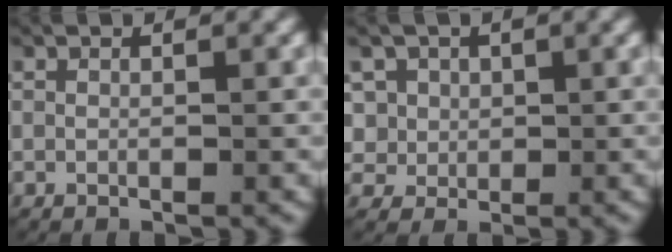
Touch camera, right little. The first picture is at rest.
{"total": 5.4, "force": [0.8, 5.0, 1.7], "torque": [-0.056, -0.015, 0.021]}